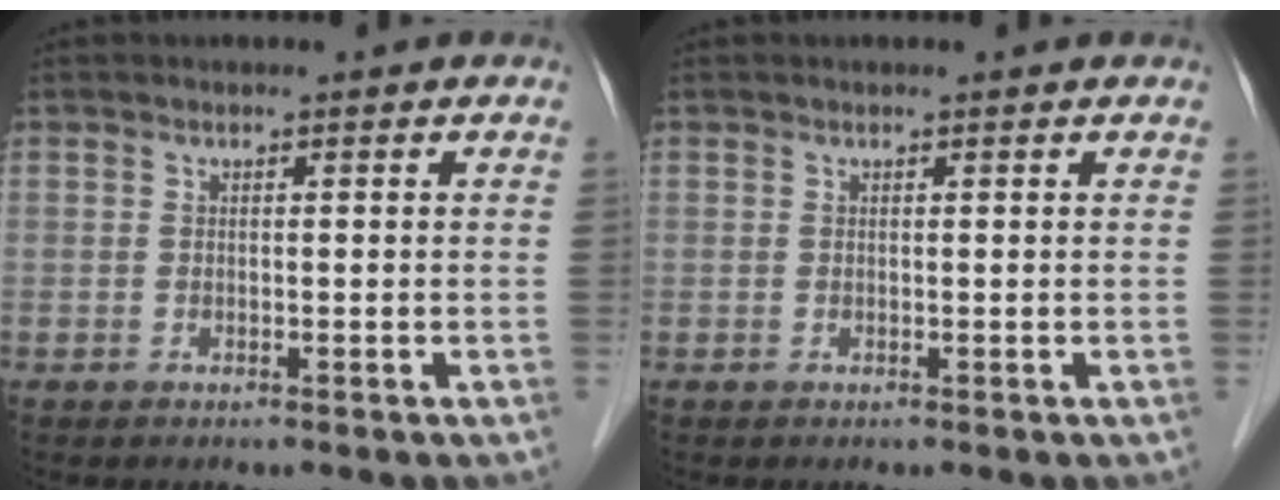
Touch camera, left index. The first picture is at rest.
{"total": 0.6, "force": [0.6, 0.0, 0.1], "torque": [-0.007, 0.003, 0.007]}